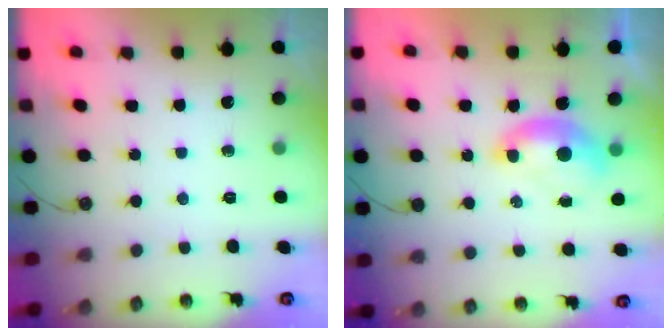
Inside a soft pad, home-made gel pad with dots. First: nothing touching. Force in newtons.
{"total": 1.6, "press": 1.5, "slide": 0.6}